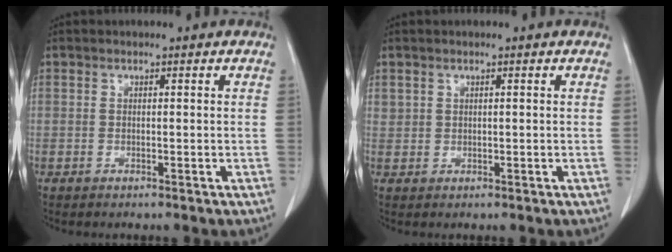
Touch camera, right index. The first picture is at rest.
{"total": 1.9, "force": [0.6, 1.7, 0.5], "torque": [-0.014, 0.016, 0.020]}